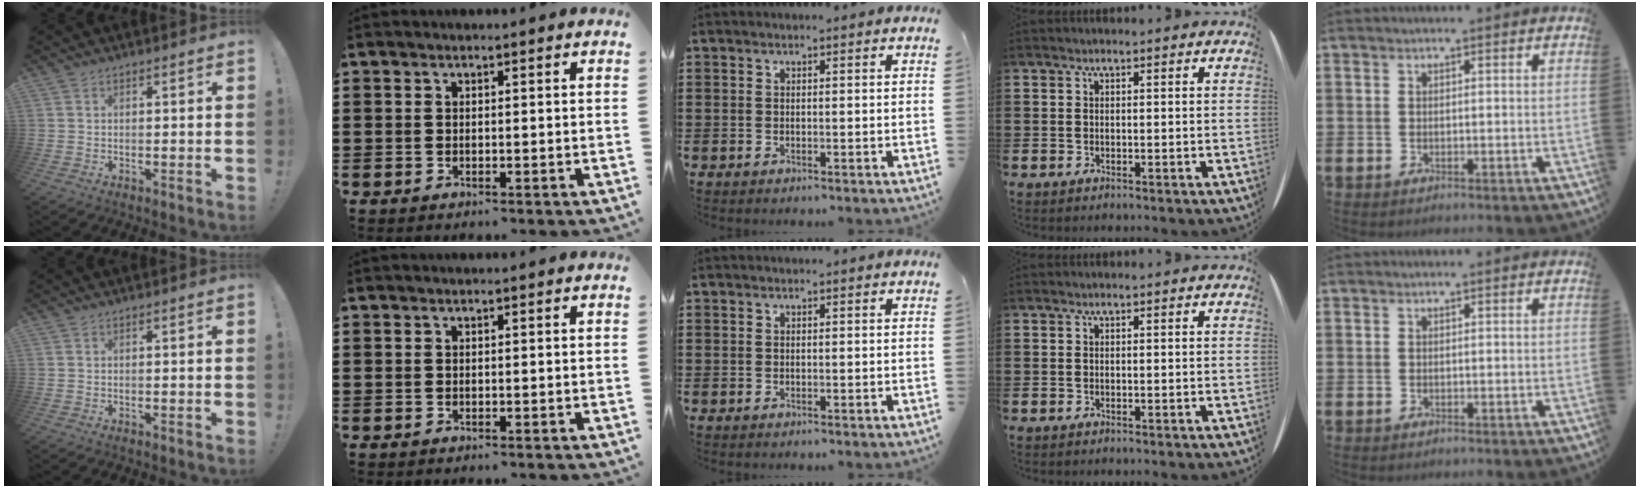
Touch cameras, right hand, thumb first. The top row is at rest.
{}